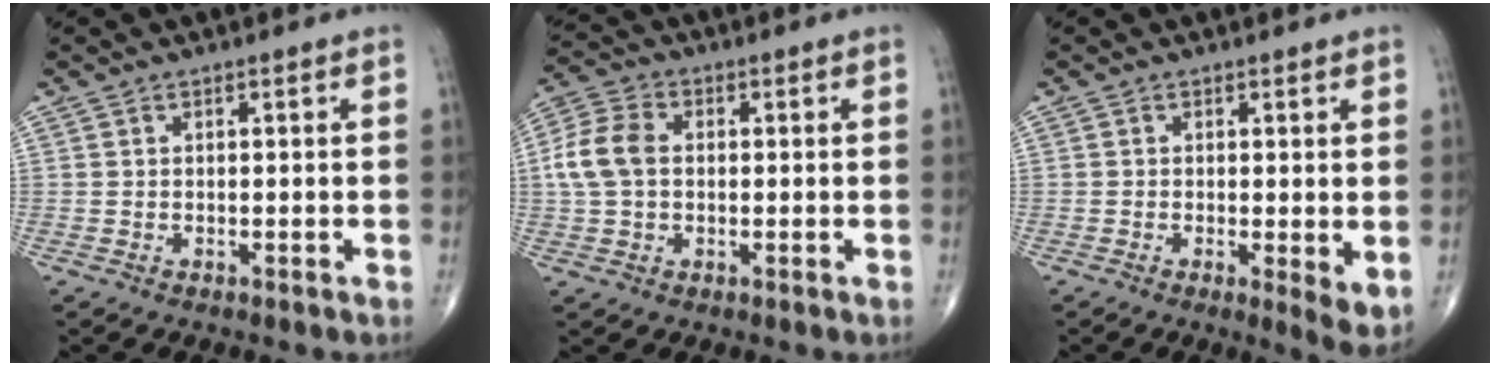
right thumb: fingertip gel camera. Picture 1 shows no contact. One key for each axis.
{"total": 8.2, "fx": 0.5, "fy": 5.9, "fz": 5.8, "tx": -0.124, "ty": 0.019, "tz": 0.004}
{"total": 4.5, "fx": -0.2, "fy": 1.3, "fz": 4.4, "tx": -0.068, "ty": -0.016, "tz": -0.006}